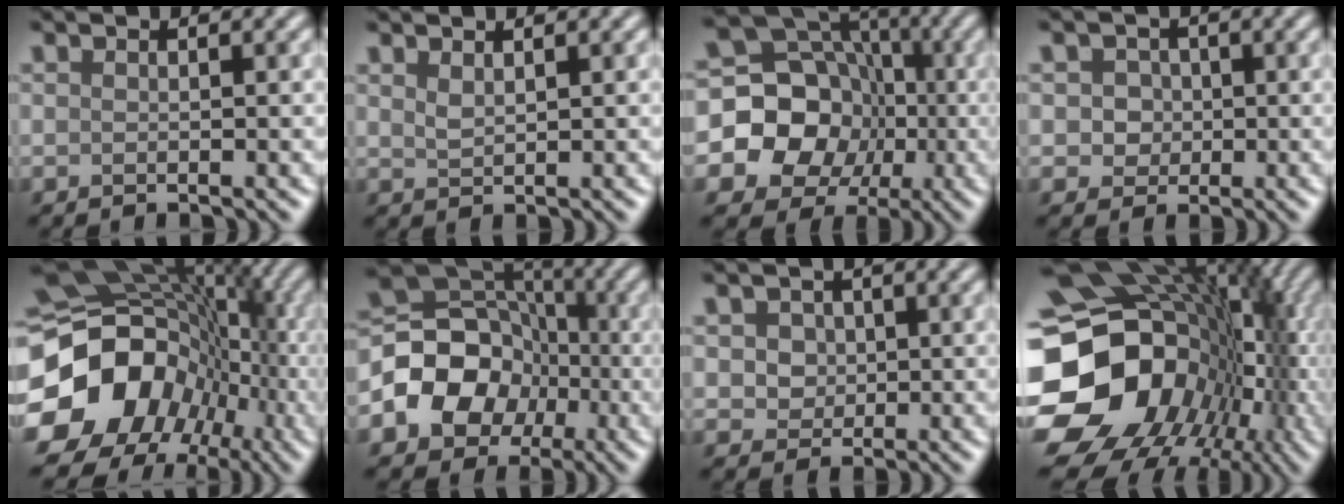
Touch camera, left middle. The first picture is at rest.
{"total": 1.0, "force": [0.8, 0.4, 0.5], "torque": [-0.016, 0.000, 0.020]}
{"total": 13.6, "force": [-1.4, 12.3, 5.6], "torque": [-0.121, 0.029, -0.050]}
{"total": 3.2, "force": [0.8, 2.8, 1.3], "torque": [0.002, 0.023, -0.004]}
{"total": 15.9, "force": [-3.1, 13.1, 8.6], "torque": [-0.185, -0.015, -0.046]}
{"total": 10.2, "force": [-2.5, 8.6, 5.0], "torque": [-0.088, 0.000, -0.072]}
{"total": 3.9, "force": [1.4, 3.2, 1.7], "torque": [-0.016, 0.023, 0.008]}
{"total": 17.2, "force": [-1.4, 14.2, 9.7], "torque": [-0.190, -0.002, -0.010]}